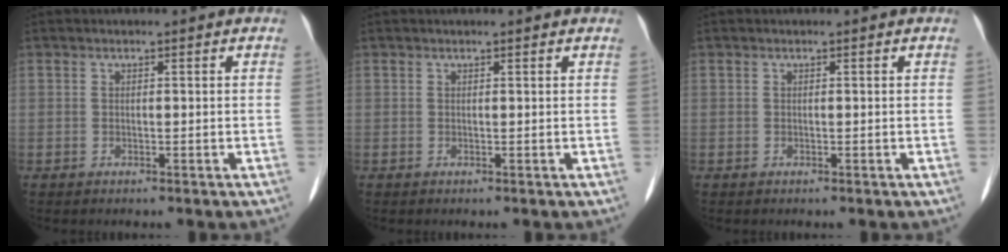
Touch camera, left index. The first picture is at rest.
{"total": 1.3, "force": [1.2, 0.1, 0.5], "torque": [-0.011, 0.011, 0.013]}
{"total": 0.0}